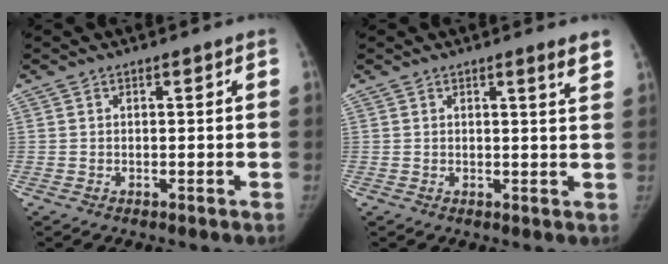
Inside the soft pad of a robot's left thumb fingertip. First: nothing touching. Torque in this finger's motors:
{"motor_torque": [-0.39, -0.03, 0.38, 0.11, -0.04]}